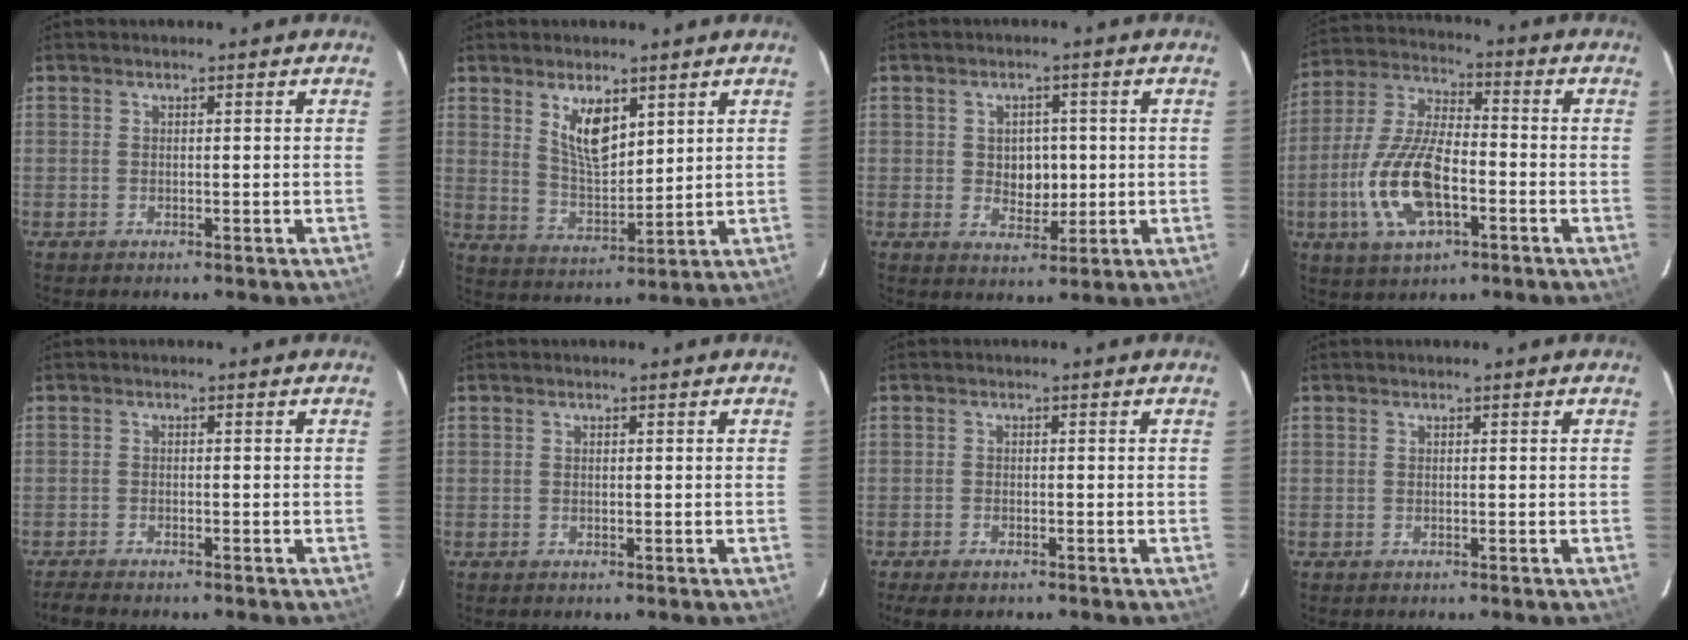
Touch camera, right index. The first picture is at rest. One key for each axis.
{"total": 8.2, "fx": 4.2, "fy": 3.5, "fz": 6.1, "tx": -0.106, "ty": -0.004, "tz": 0.088}
{"total": 5.1, "fx": 0.1, "fy": 4.1, "fz": 3.1, "tx": -0.050, "ty": 0.004, "tz": 0.009}
{"total": 15.5, "fx": -4.9, "fy": 6.6, "fz": 13.1, "tx": -0.285, "ty": -0.004, "tz": -0.090}
{"total": 3.1, "fx": -2.8, "fy": 0.4, "fz": 1.3, "tx": -0.040, "ty": -0.010, "tz": -0.051}
{"total": 0.0}
{"total": 3.5, "fx": -2.8, "fy": 1.1, "fz": 1.8, "tx": -0.048, "ty": -0.013, "tz": -0.050}
{"total": 0.0}